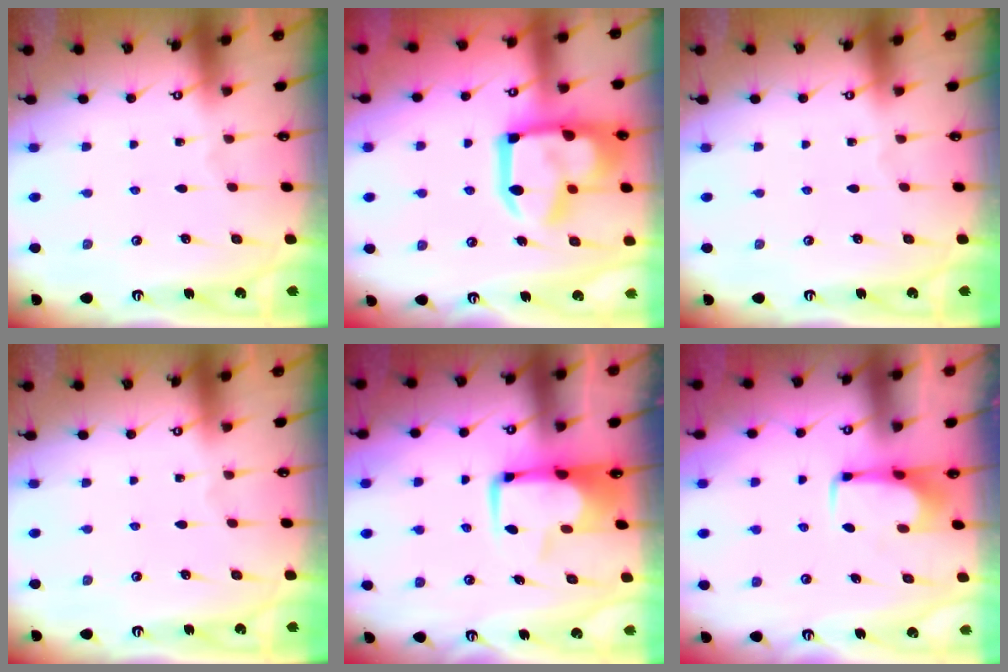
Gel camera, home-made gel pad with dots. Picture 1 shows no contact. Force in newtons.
{"total": 20.2, "press": 20.1, "slide": 2.3}
{"total": 0.0}
{"total": 0.0}
{"total": 7.3, "press": 7.2, "slide": 1.3}
{"total": 1.7, "press": 1.6, "slide": 0.5}